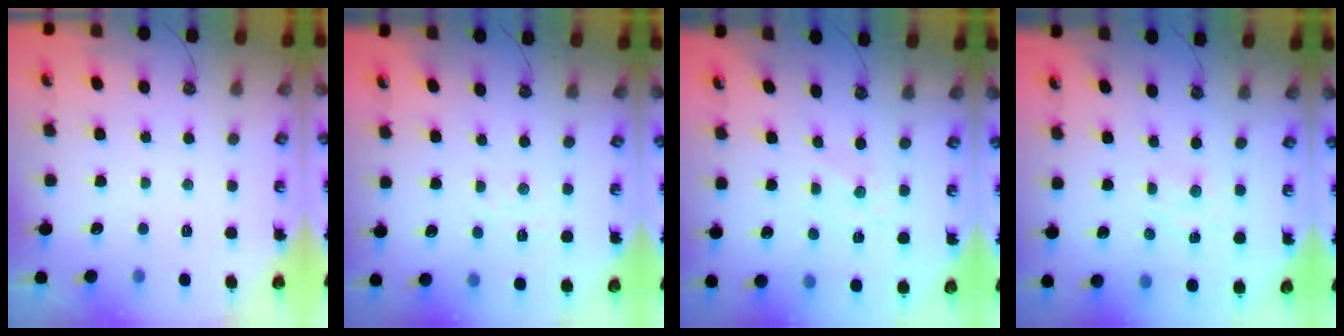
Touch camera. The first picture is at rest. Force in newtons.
{"total": 2.5, "press": 2.5, "slide": 0.4}
{"total": 0.0}
{"total": 2.3, "press": 2.3, "slide": 0.4}